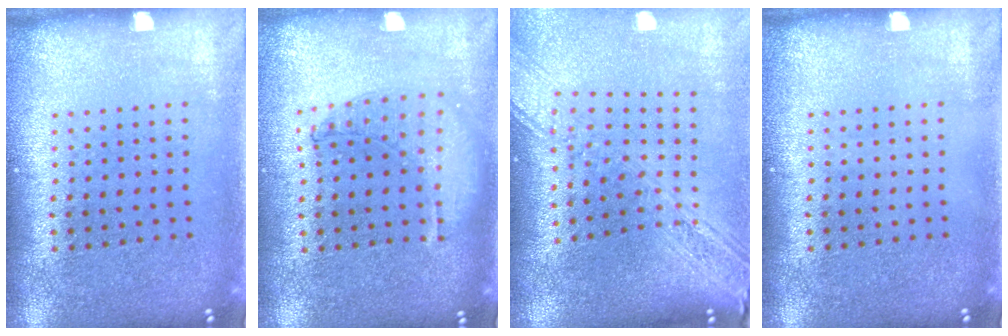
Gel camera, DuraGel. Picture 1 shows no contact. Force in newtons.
{"total": 0.9, "press": 0.9, "slide": 0.3}
{"total": 2.9, "press": 2.3, "slide": 1.9}
{"total": 0.0}